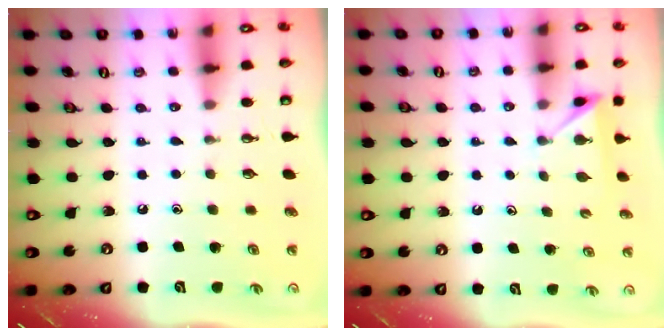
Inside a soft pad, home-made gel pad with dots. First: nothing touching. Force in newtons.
{"total": 2.8, "press": 2.8, "slide": 0.5}